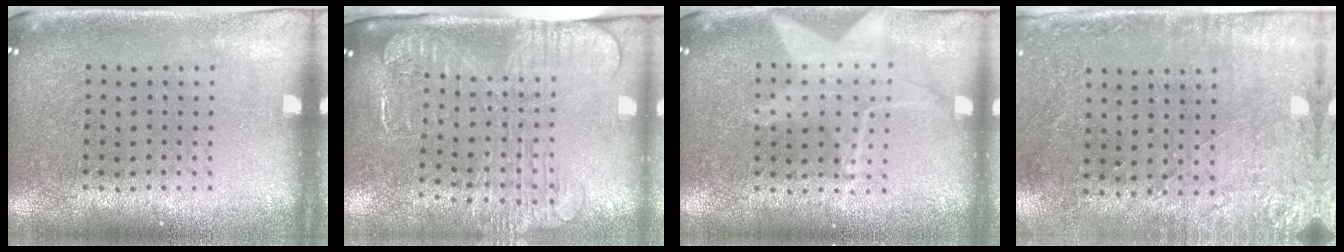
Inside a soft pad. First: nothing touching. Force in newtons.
{"total": 2.6, "press": 2.0, "slide": 1.7}
{"total": 1.5, "press": 1.4, "slide": 0.5}
{"total": 2.9, "press": 2.3, "slide": 1.7}